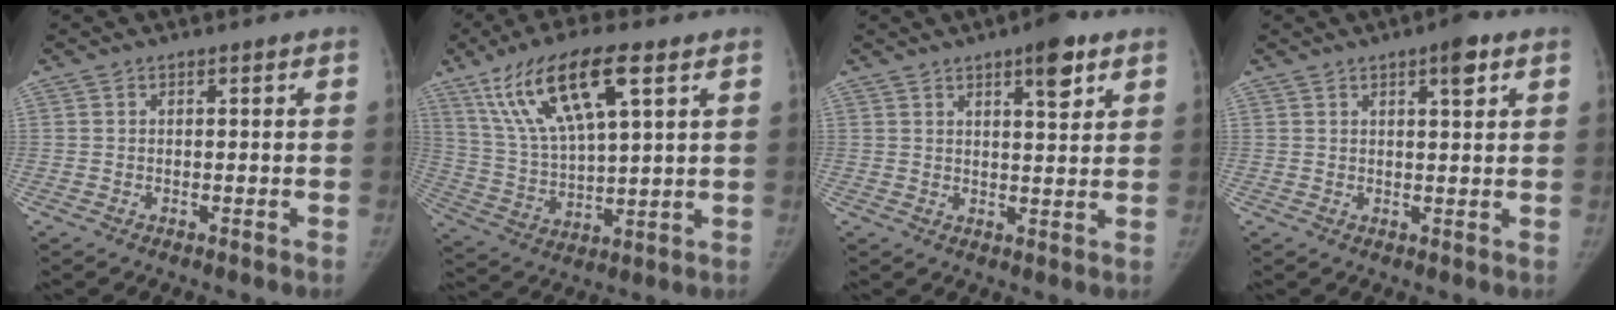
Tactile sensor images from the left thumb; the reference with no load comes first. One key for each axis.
{"total": 17.3, "fx": 8.7, "fy": 5.4, "fz": 14.0, "tx": -0.258, "ty": -0.015, "tz": 0.167}
{"total": 6.8, "fx": 3.9, "fy": 2.0, "fz": 5.2, "tx": -0.062, "ty": -0.018, "tz": 0.053}
{"total": 4.3, "fx": 2.3, "fy": 1.2, "fz": 3.4, "tx": -0.043, "ty": -0.008, "tz": 0.030}